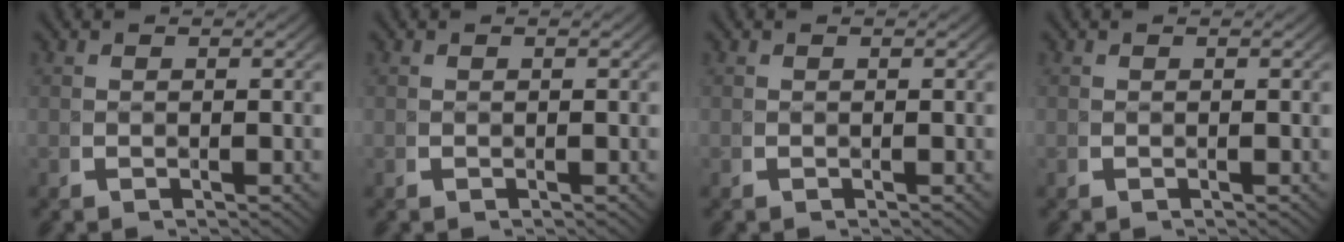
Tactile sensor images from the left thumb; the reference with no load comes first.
{"total": 0.0}
{"total": 0.0}
{"total": 0.0}